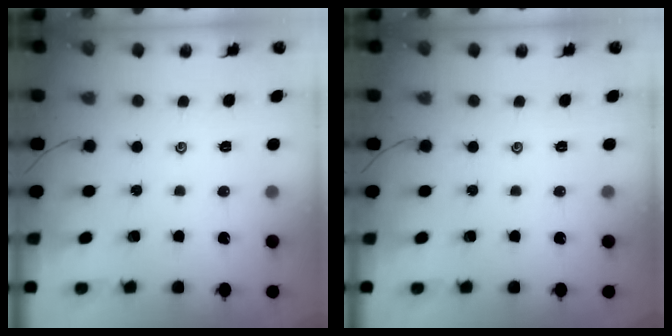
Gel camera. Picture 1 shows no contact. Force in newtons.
{"total": 0.0}